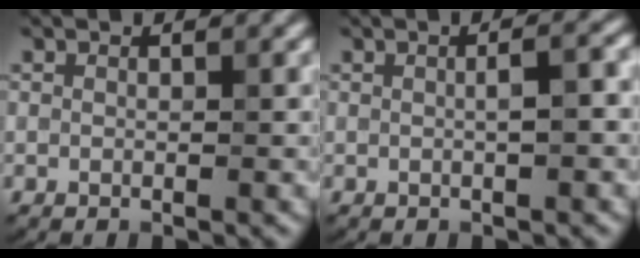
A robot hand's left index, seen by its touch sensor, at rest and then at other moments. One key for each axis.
{"total": 2.3, "fx": 0.1, "fy": 0.6, "fz": 2.3, "tx": -0.029, "ty": 0.006, "tz": 0.000}